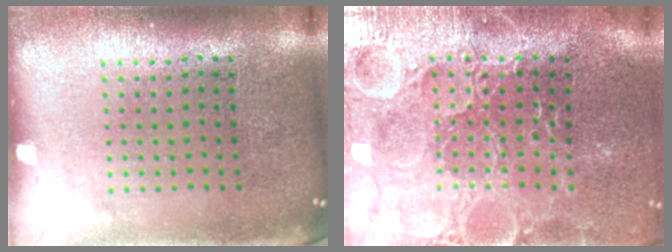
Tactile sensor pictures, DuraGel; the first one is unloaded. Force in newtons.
{"total": 3.8, "press": 3.7, "slide": 0.8}